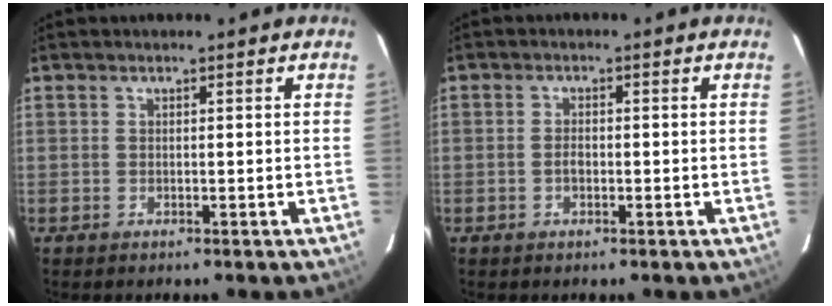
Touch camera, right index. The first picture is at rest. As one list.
[{"total": 1.8, "force": [-0.6, 1.0, 1.4], "torque": [-0.029, 0.003, -0.011]}]